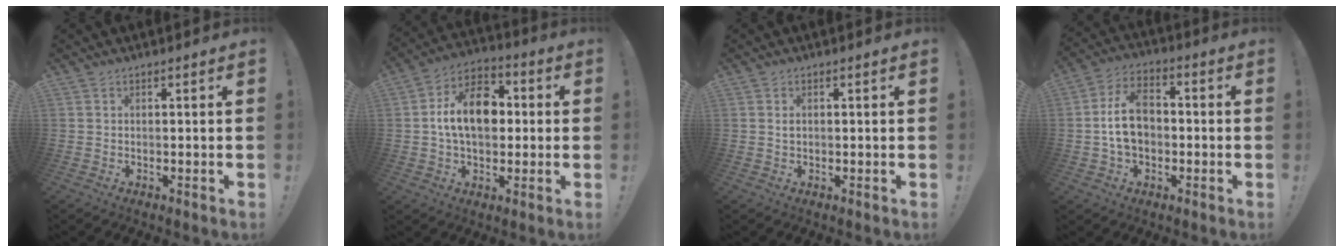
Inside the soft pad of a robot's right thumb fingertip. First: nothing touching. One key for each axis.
{"total": 15.2, "fx": 1.0, "fy": 10.0, "fz": 11.4, "tx": -0.183, "ty": 0.014, "tz": 0.019}
{"total": 1.0, "fx": 0.2, "fy": 0.7, "fz": 0.7, "tx": -0.012, "ty": 0.002, "tz": 0.003}
{"total": 12.1, "fx": -1.0, "fy": 8.3, "fz": 8.7, "tx": -0.157, "ty": 0.017, "tz": -0.017}